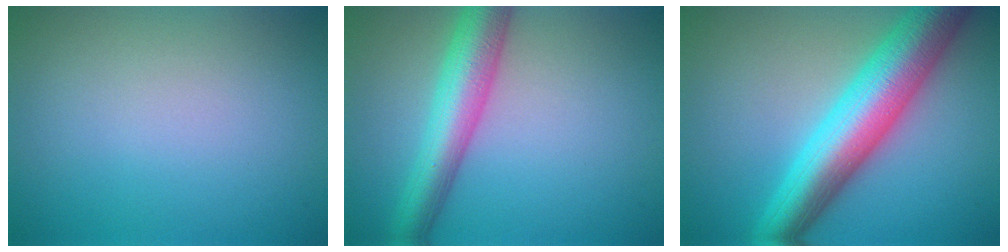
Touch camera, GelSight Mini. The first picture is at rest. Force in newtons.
{"total": 6.5, "press": 6.5, "slide": 0.1}
{"total": 9.4, "press": 9.4, "slide": 0.2}